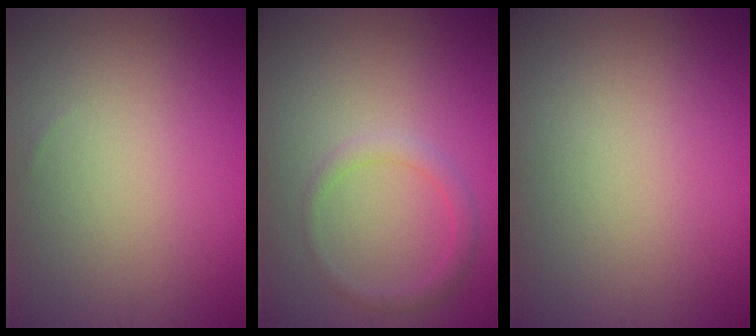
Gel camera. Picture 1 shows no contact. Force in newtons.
{"total": 1.8, "press": 1.8, "slide": 0.1}
{"total": 0.0}